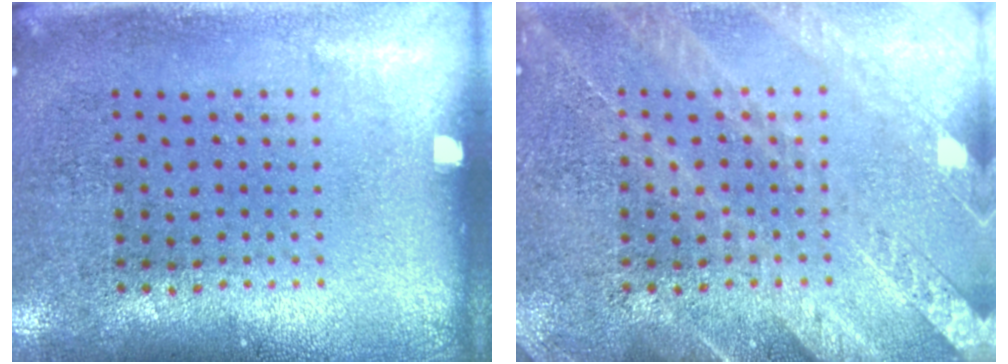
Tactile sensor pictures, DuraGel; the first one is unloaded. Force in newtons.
{"total": 3.4, "press": 3.3, "slide": 0.4}